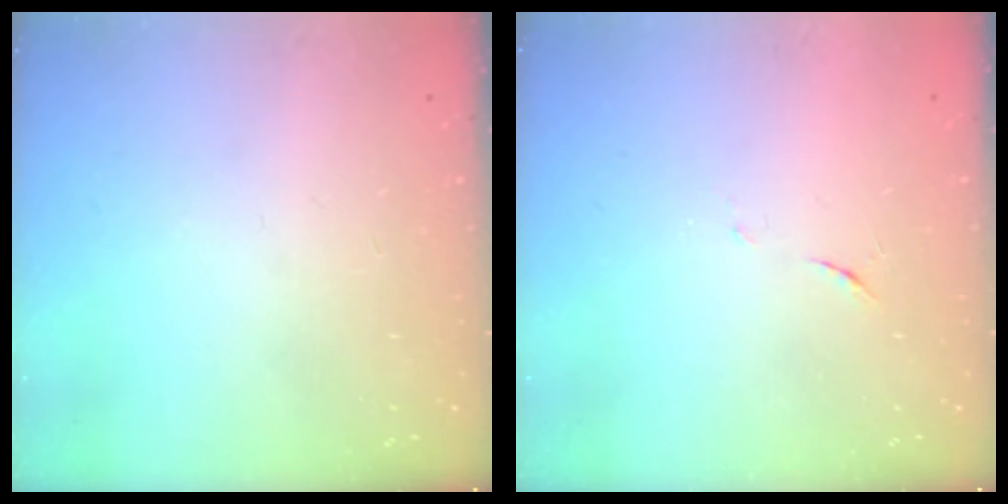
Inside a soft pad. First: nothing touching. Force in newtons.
{"total": 4.3, "press": 4.1, "slide": 1.2}